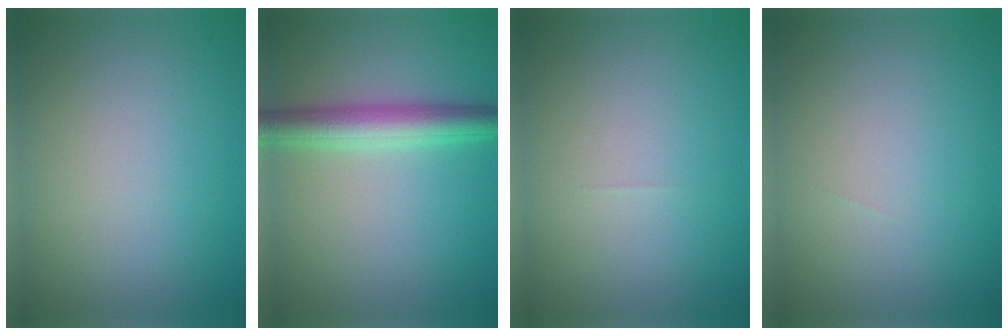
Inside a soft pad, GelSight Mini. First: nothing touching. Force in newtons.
{"total": 4.4, "press": 4.4, "slide": 0.1}
{"total": 0.0}
{"total": 0.0}